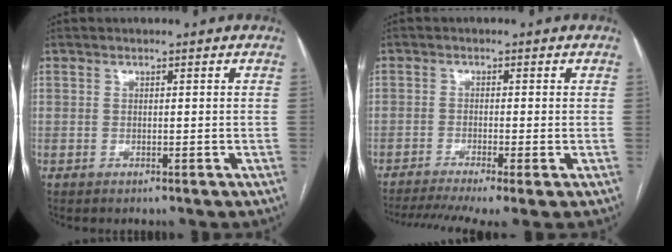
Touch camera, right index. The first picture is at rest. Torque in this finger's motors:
{"motor_torque": [0.41, -0.16, -0.02, 0.03]}